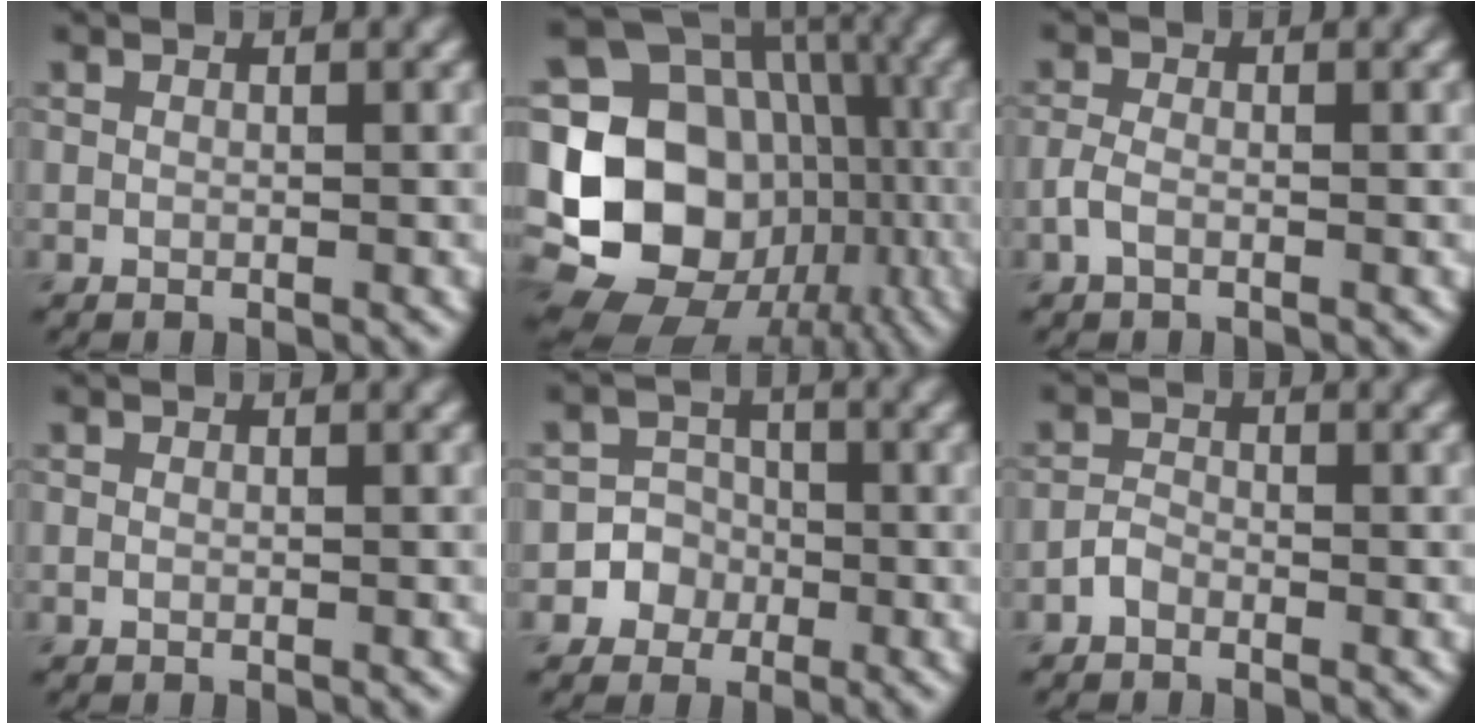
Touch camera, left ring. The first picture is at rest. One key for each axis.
{"total": 19.8, "fx": -3.4, "fy": 17.2, "fz": 9.2, "tx": -0.161, "ty": -0.002, "tz": -0.067}
{"total": 1.5, "fx": -0.8, "fy": 0.7, "fz": 1.1, "tx": -0.026, "ty": 0.001, "tz": -0.020}
{"total": 0.0}
{"total": 3.4, "fx": -1.3, "fy": 3.1, "fz": 0.3, "tx": 0.030, "ty": 0.008, "tz": -0.039}
{"total": 1.2, "fx": -0.9, "fy": 0.7, "fz": 0.5, "tx": -0.008, "ty": 0.004, "tz": -0.021}